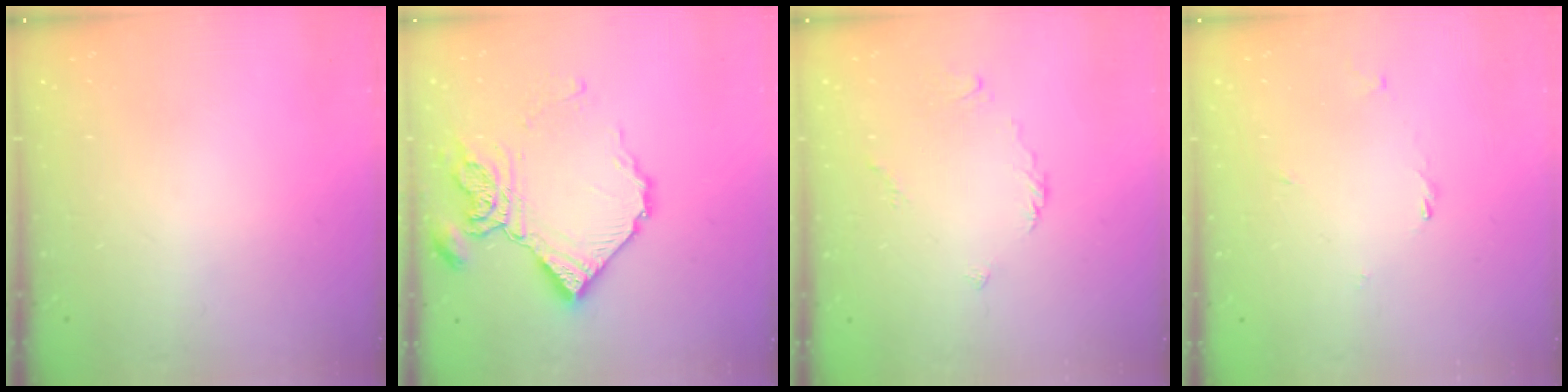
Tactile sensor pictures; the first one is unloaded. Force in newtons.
{"total": 17.0, "press": 16.9, "slide": 1.9}
{"total": 2.7, "press": 2.6, "slide": 0.6}
{"total": 1.2, "press": 1.1, "slide": 0.4}